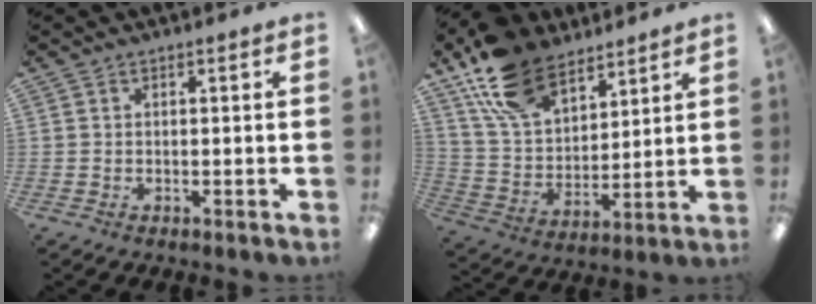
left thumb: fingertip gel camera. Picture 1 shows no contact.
{"total": 17.0, "force": [11.6, 9.5, 8.0], "torque": [-0.170, -0.044, 0.222]}